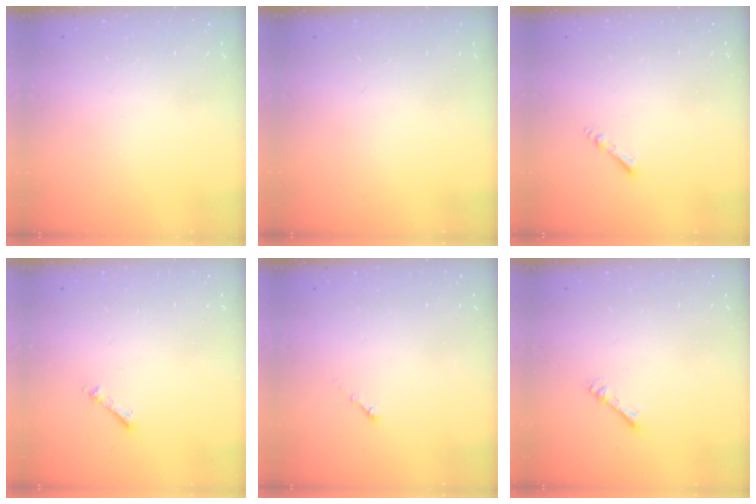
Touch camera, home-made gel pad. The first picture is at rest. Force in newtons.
{"total": 0.0}
{"total": 2.2, "press": 2.1, "slide": 0.4}
{"total": 2.7, "press": 2.7, "slide": 0.4}
{"total": 0.0}
{"total": 1.7, "press": 1.7, "slide": 0.2}